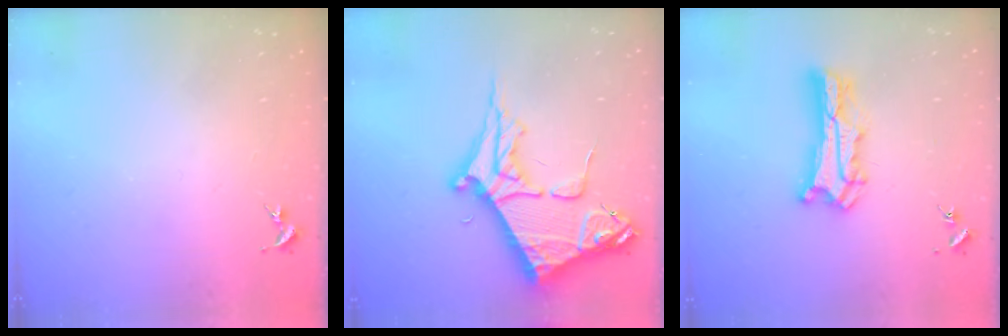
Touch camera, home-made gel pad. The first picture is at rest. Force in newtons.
{"total": 8.8, "press": 8.7, "slide": 0.9}
{"total": 8.5, "press": 8.5, "slide": 0.6}